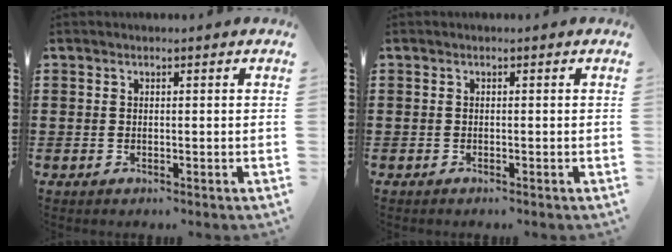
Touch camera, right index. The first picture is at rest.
{"total": 0.0}